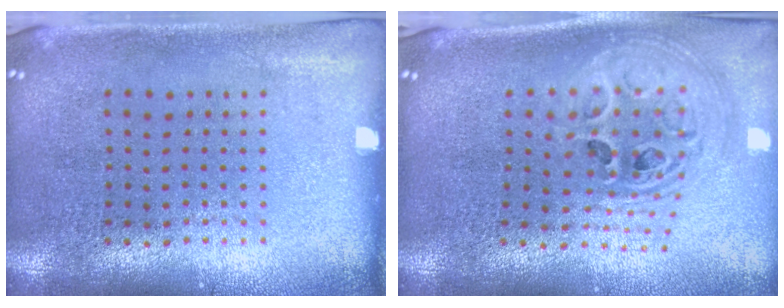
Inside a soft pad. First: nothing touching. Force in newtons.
{"total": 2.5, "press": 1.9, "slide": 1.6}